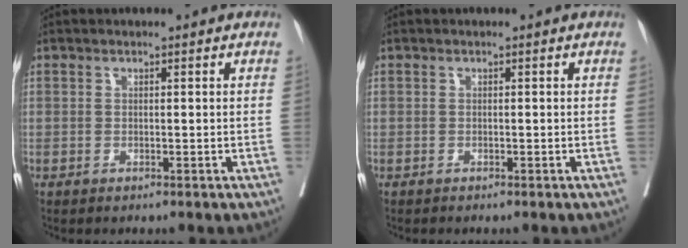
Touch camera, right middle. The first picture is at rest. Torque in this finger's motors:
{"motor_torque": [-0.27, 0.22, -0.05, -0.04]}